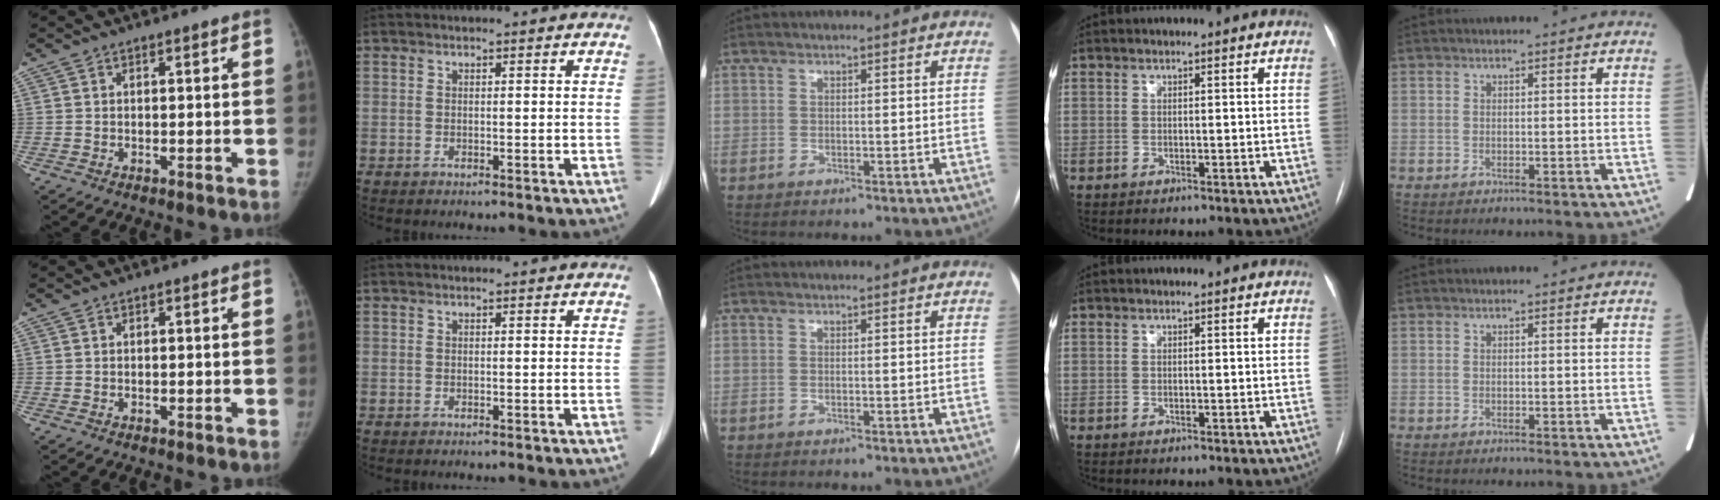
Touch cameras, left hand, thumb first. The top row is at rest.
{}